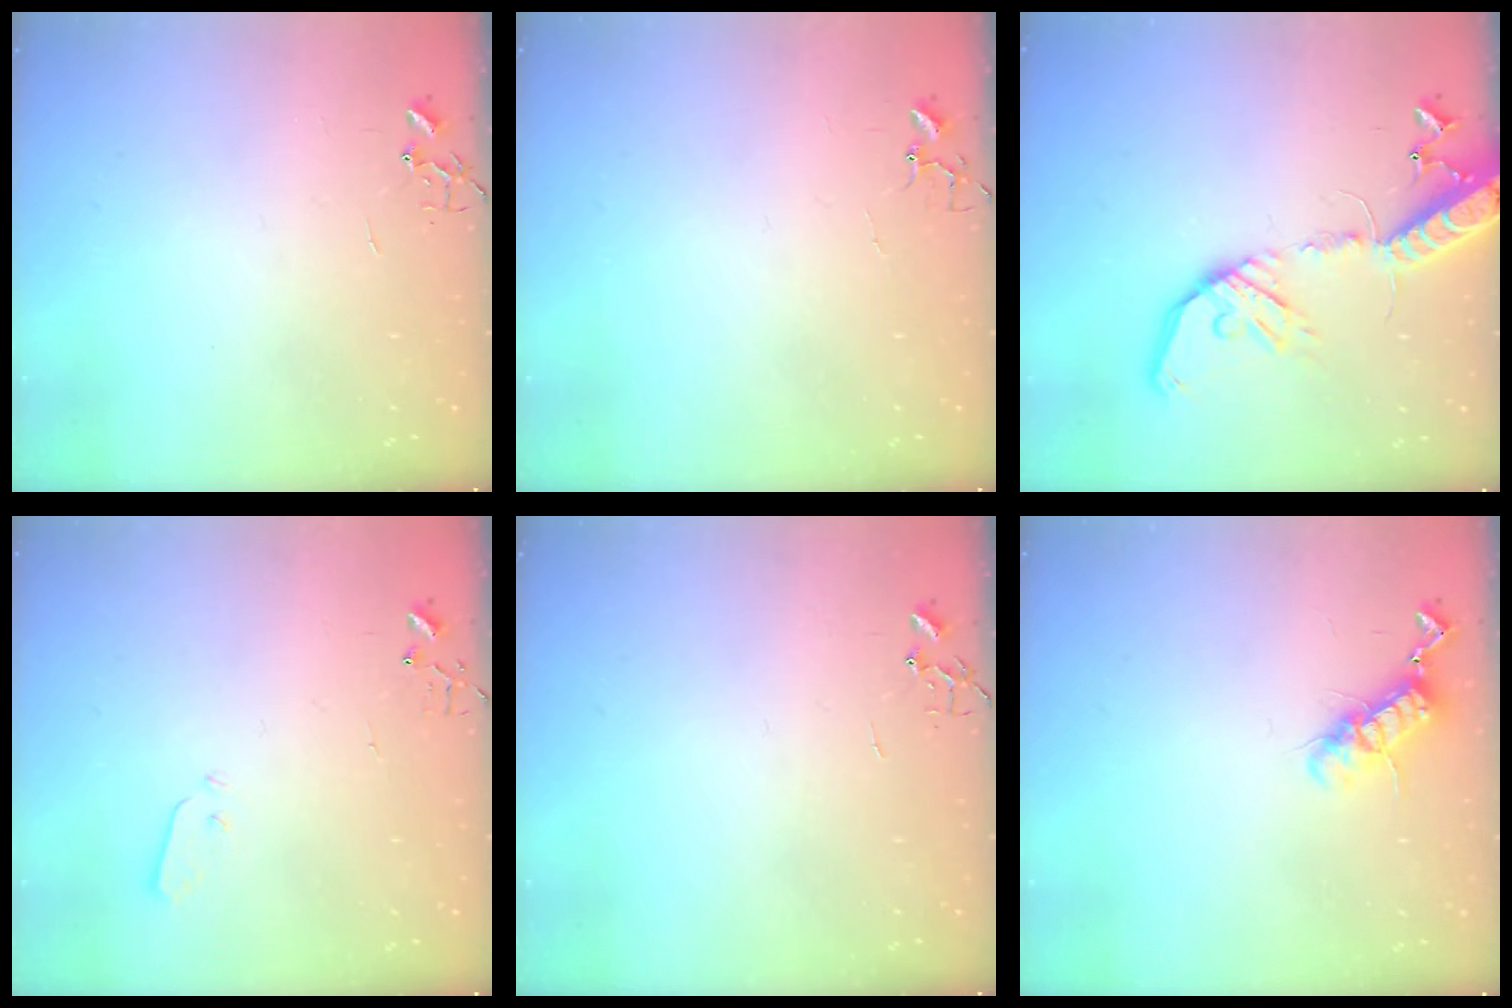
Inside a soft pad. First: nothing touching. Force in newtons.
{"total": 4.0, "press": 4.0, "slide": 0.3}
{"total": 17.9, "press": 17.6, "slide": 3.7}
{"total": 3.0, "press": 2.9, "slide": 0.3}
{"total": 0.0}
{"total": 11.0, "press": 10.9, "slide": 1.1}